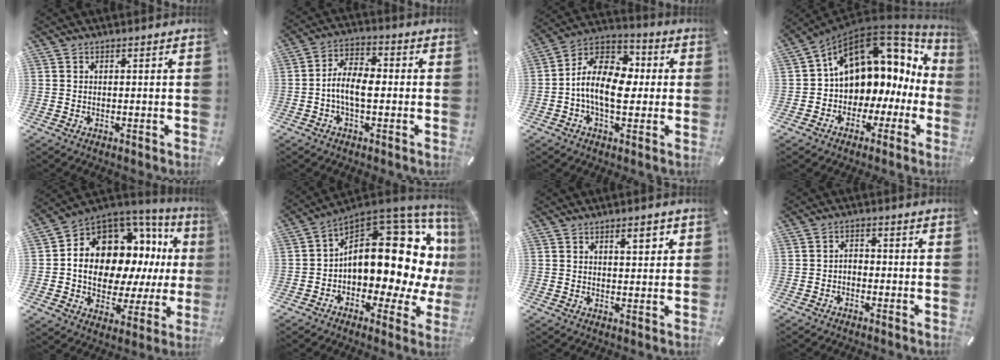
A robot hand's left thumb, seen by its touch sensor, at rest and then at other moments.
{"total": 7.7, "force": [-1.7, 4.1, 6.3], "torque": [-0.127, 0.011, -0.032]}
{"total": 14.2, "force": [-1.6, 9.4, 10.6], "torque": [-0.208, 0.005, -0.031]}
{"total": 11.7, "force": [5.2, 8.9, 5.5], "torque": [-0.090, -0.058, 0.089]}
{"total": 14.0, "force": [3.4, 10.2, 8.9], "torque": [-0.146, -0.054, 0.057]}
{"total": 21.2, "force": [4.1, 11.7, 17.2], "torque": [-0.228, -0.054, 0.073]}
{"total": 4.1, "force": [2.1, 1.6, 3.1], "torque": [-0.041, -0.005, 0.030]}
{"total": 2.2, "force": [-1.3, 1.3, 1.1], "torque": [-0.022, 0.009, -0.027]}